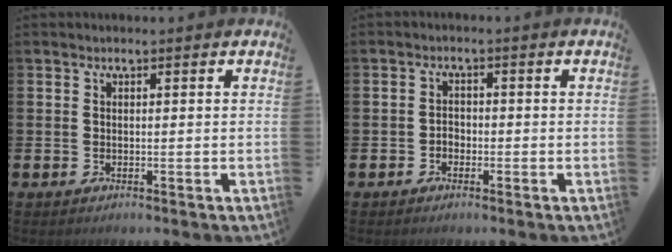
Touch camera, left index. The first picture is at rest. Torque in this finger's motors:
{"motor_torque": [-0.04, 0.12, -0.06, 0.00]}